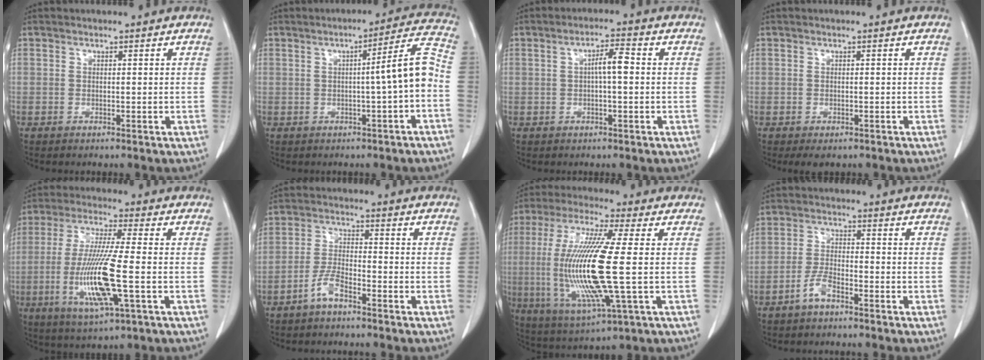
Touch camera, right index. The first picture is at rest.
{"total": 7.3, "force": [-1.0, -0.5, 7.2], "torque": [-0.095, 0.018, -0.013]}
{"total": 3.9, "force": [0.3, 0.6, 3.8], "torque": [-0.066, 0.010, 0.003]}
{"total": 2.1, "force": [-1.3, 1.3, 0.9], "torque": [-0.008, -0.001, -0.008]}
{"total": 13.2, "force": [-3.1, 0.8, 12.8], "torque": [-0.266, -0.018, -0.060]}
{"total": 4.3, "force": [-3.1, 1.0, 2.7], "torque": [-0.060, 0.007, -0.062]}
{"total": 17.7, "force": [-1.0, 1.5, 17.6], "torque": [-0.377, -0.012, -0.020]}
{"total": 3.8, "force": [-2.7, 1.1, 2.4], "torque": [-0.051, 0.006, -0.053]}